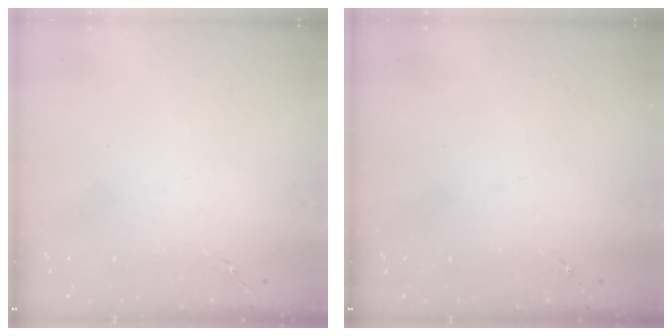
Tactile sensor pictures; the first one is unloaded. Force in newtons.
{"total": 0.0}